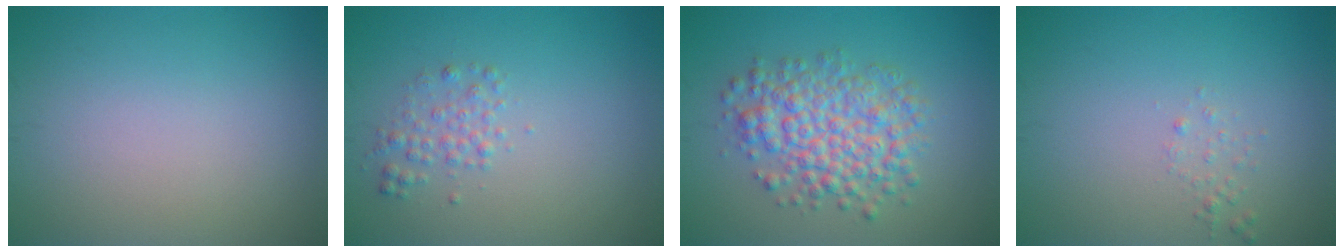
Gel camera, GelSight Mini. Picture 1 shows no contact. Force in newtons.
{"total": 1.6, "press": 1.6, "slide": 0.0}
{"total": 5.9, "press": 5.9, "slide": 0.1}
{"total": 0.8, "press": 0.8, "slide": 0.1}